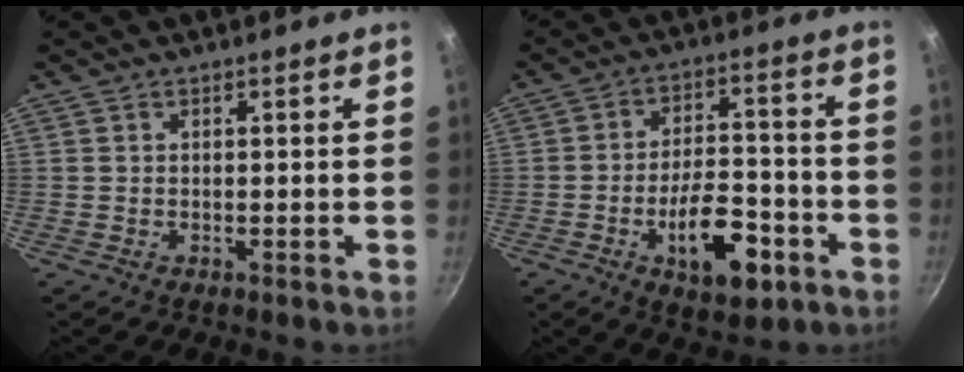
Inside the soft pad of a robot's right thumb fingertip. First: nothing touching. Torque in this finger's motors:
{"motor_torque": [0.10, 0.36, 0.19, 0.10, 0.25]}